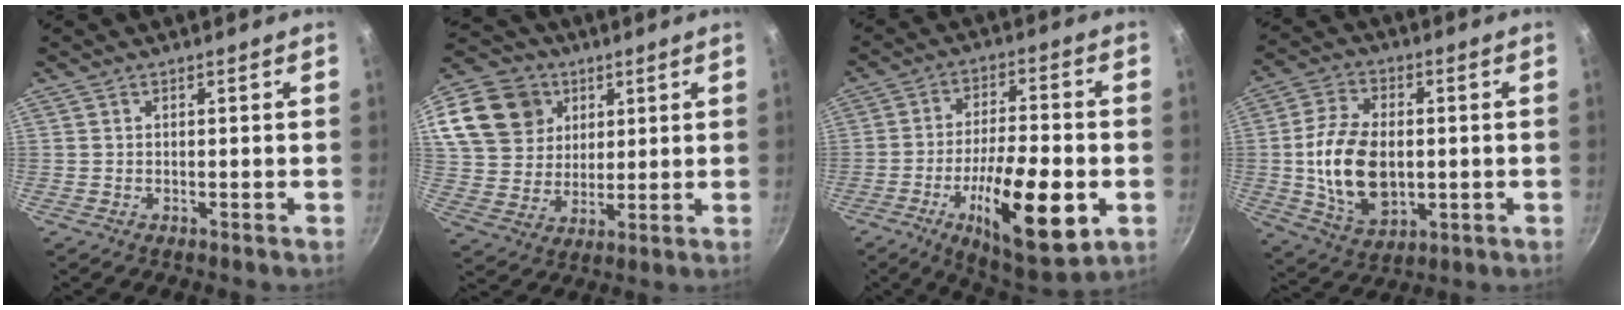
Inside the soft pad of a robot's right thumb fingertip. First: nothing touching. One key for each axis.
{"total": 19.1, "fx": 7.8, "fy": 15.2, "fz": 8.5, "tx": -0.172, "ty": 0.008, "tz": 0.148}
{"total": 19.4, "fx": -6.2, "fy": 6.5, "fz": 17.2, "tx": -0.267, "ty": 0.014, "tz": -0.096}
{"total": 14.9, "fx": -0.4, "fy": 9.6, "fz": 11.4, "tx": -0.197, "ty": 0.002, "tz": 0.001}